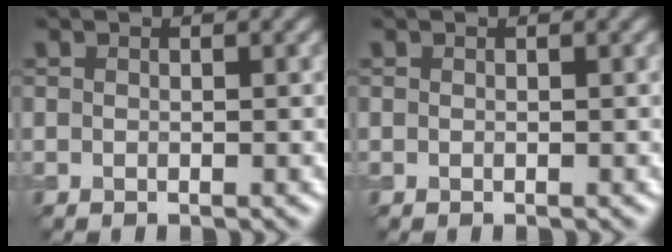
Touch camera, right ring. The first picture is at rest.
{"total": 0.0}